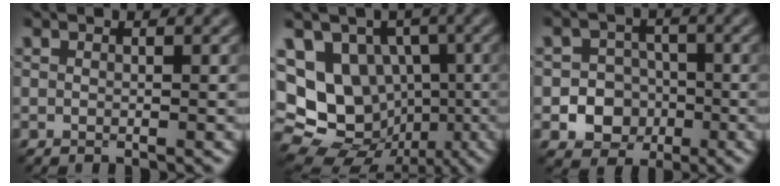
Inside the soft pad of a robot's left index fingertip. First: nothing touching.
{"total": 14.9, "force": [-1.8, 13.1, 7.0], "torque": [-0.146, 0.017, -0.030]}
{"total": 7.1, "force": [-2.6, 6.3, 2.1], "torque": [-0.013, -0.008, -0.065]}